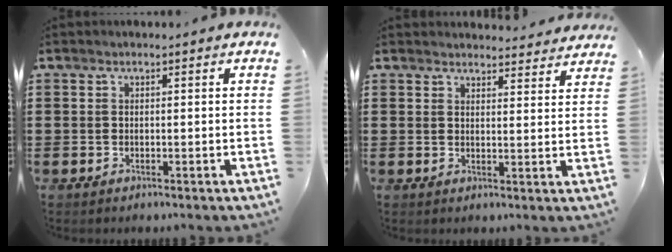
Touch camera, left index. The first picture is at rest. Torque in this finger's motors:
{"motor_torque": [2.14, 0.00, 0.54, 0.01]}